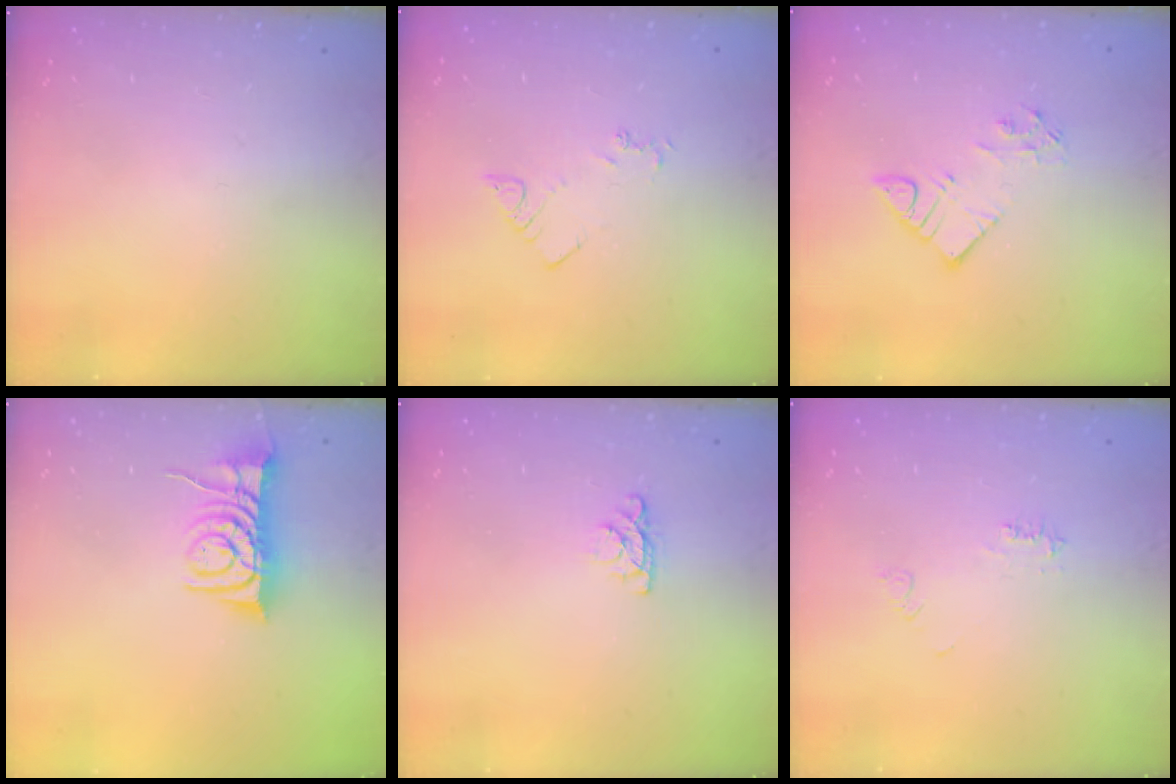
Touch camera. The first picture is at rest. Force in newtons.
{"total": 2.3, "press": 2.3, "slide": 0.3}
{"total": 6.3, "press": 6.3, "slide": 0.4}
{"total": 9.1, "press": 9.1, "slide": 0.5}
{"total": 4.0, "press": 4.0, "slide": 0.5}
{"total": 4.5, "press": 4.5, "slide": 0.7}